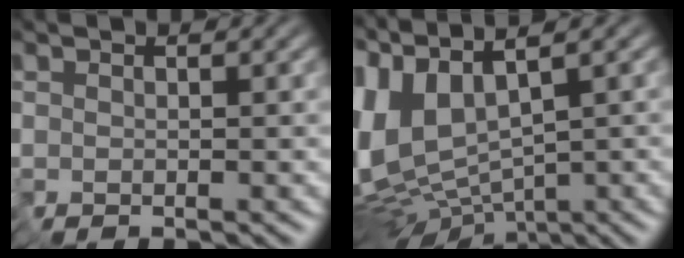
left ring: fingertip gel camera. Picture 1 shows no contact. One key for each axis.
{"total": 10.2, "fx": 1.2, "fy": 4.6, "fz": 9.0, "tx": -0.248, "ty": -0.014, "tz": 0.067}